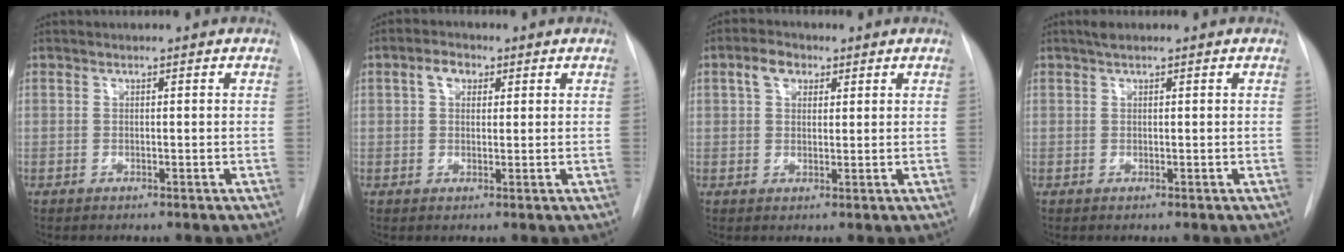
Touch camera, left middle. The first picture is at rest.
{"total": 3.2, "force": [1.3, 2.1, 2.0], "torque": [-0.039, 0.014, 0.023]}
{"total": 3.9, "force": [1.9, 2.6, 2.2], "torque": [-0.046, 0.017, 0.036]}
{"total": 1.2, "force": [0.9, 0.2, 0.8], "torque": [-0.017, 0.010, 0.016]}